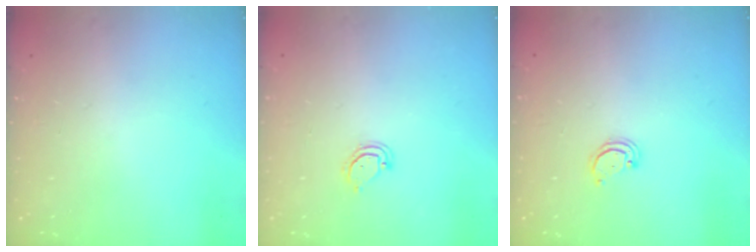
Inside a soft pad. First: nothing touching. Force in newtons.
{"total": 4.0, "press": 4.0, "slide": 0.4}
{"total": 2.2, "press": 2.2, "slide": 0.2}